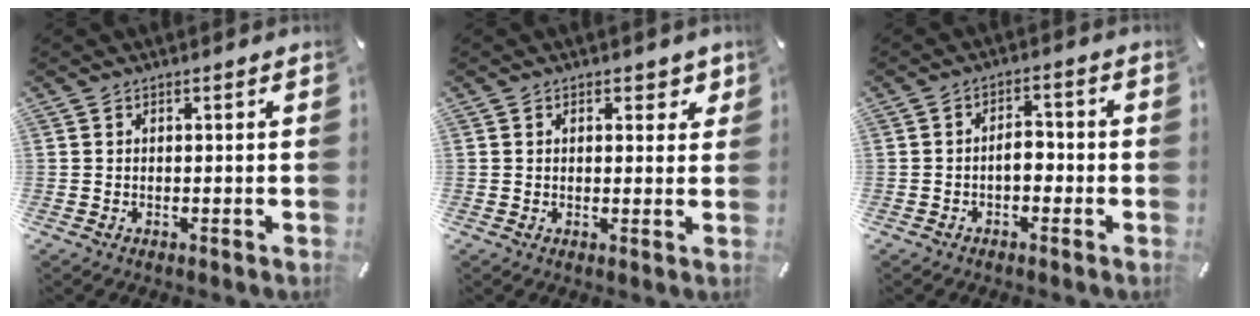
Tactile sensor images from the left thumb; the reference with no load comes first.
{"total": 2.8, "force": [1.1, 1.8, 1.8], "torque": [-0.007, -0.006, 0.010]}
{"total": 4.6, "force": [-1.2, 2.6, 3.5], "torque": [-0.062, 0.014, -0.024]}